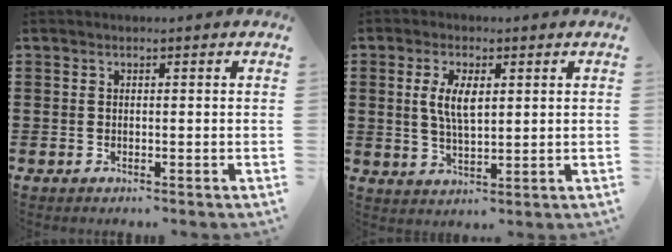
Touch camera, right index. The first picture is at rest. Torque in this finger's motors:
{"motor_torque": [0.54, 0.43, 0.50, 0.11]}